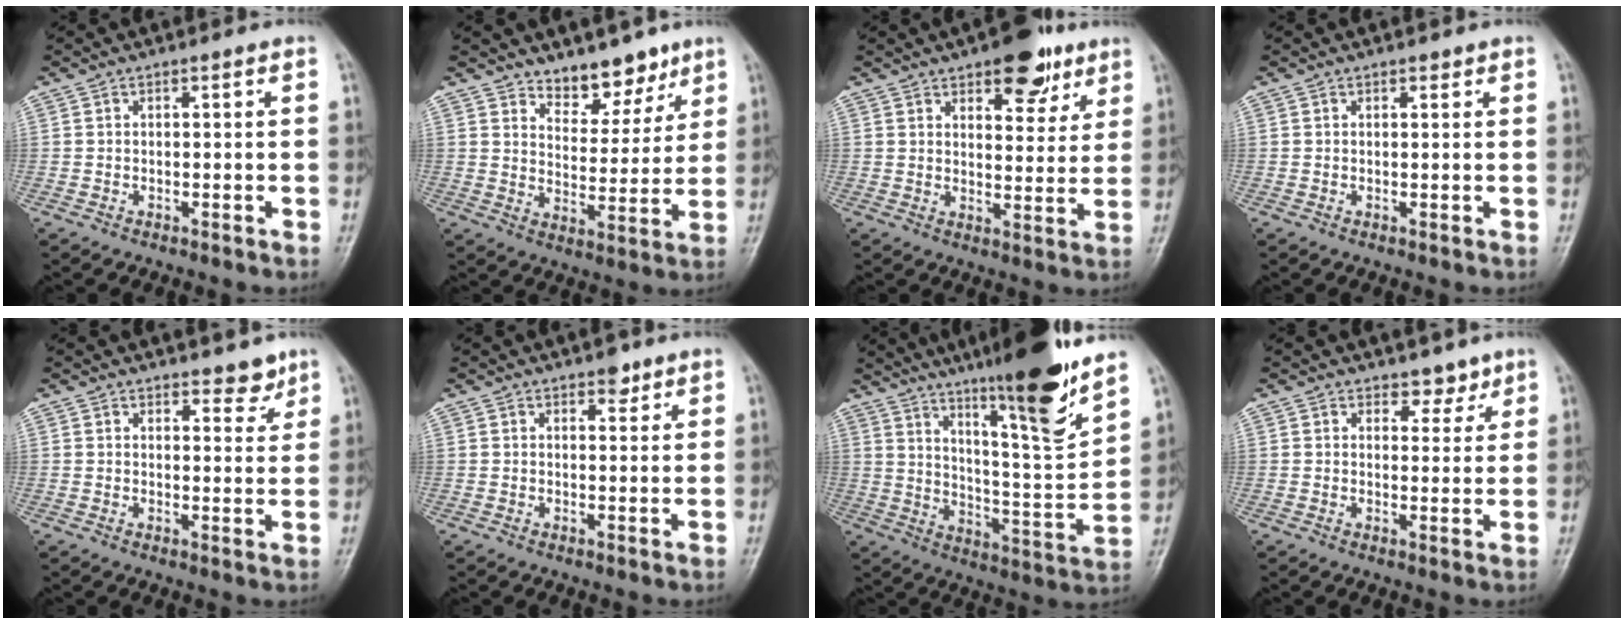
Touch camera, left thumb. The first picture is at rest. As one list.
[{"total": 8.6, "force": [6.7, 4.4, 3.1], "torque": [-0.007, -0.049, 0.110]}, {"total": 10.5, "force": [6.5, 5.0, 6.6], "torque": [-0.054, -0.031, 0.089]}, {"total": 0.7, "force": [0.6, 0.4, 0.2], "torque": [0.002, -0.004, 0.005]}, {"total": 4.0, "force": [3.2, 1.8, 1.6], "torque": [0.005, -0.022, 0.044]}, {"total": 2.4, "force": [1.7, 1.3, 1.1], "torque": [-0.001, -0.008, 0.022]}, {"total": 19.7, "force": [13.7, 1.9, 14.0], "torque": [-0.190, -0.080, 0.223]}, {"total": 3.5, "force": [2.7, 2.1, 0.8], "torque": [0.016, -0.018, 0.038]}]